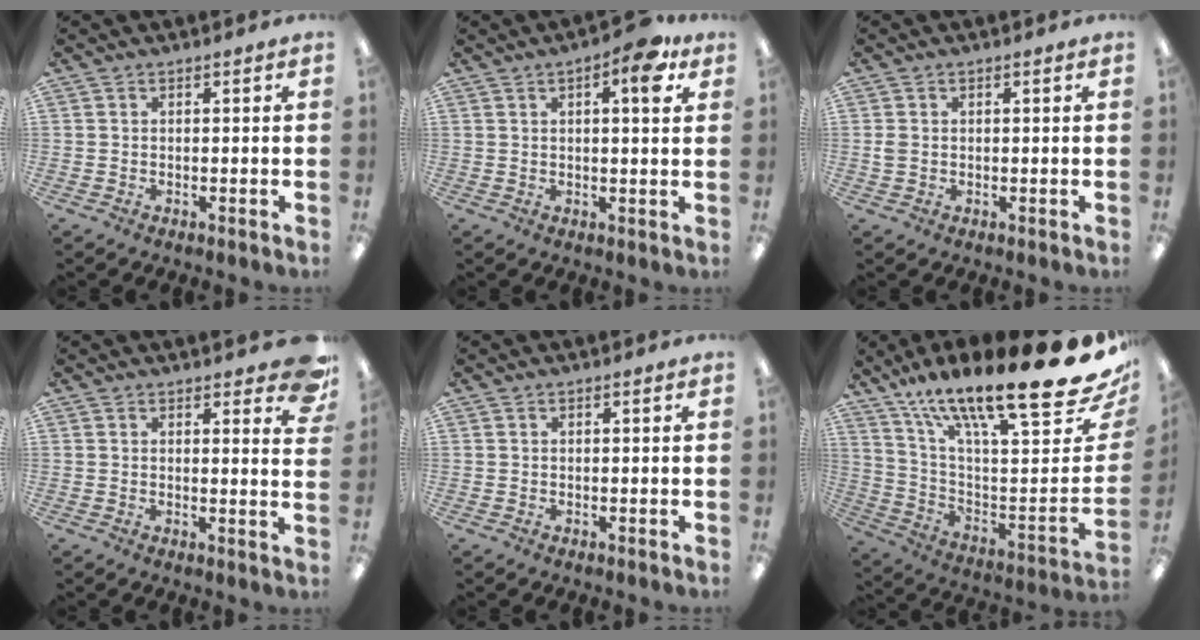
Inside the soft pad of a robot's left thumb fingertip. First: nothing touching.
{"total": 6.7, "force": [3.3, 2.1, 5.5], "torque": [-0.075, -0.007, 0.046]}
{"total": 1.8, "force": [0.1, 1.3, 1.3], "torque": [-0.025, 0.006, 0.001]}
{"total": 5.7, "force": [3.9, 2.0, 3.6], "torque": [-0.032, -0.024, 0.062]}
{"total": 0.0}
{"total": 24.3, "force": [16.6, 3.8, 17.3], "torque": [-0.250, -0.132, 0.265]}